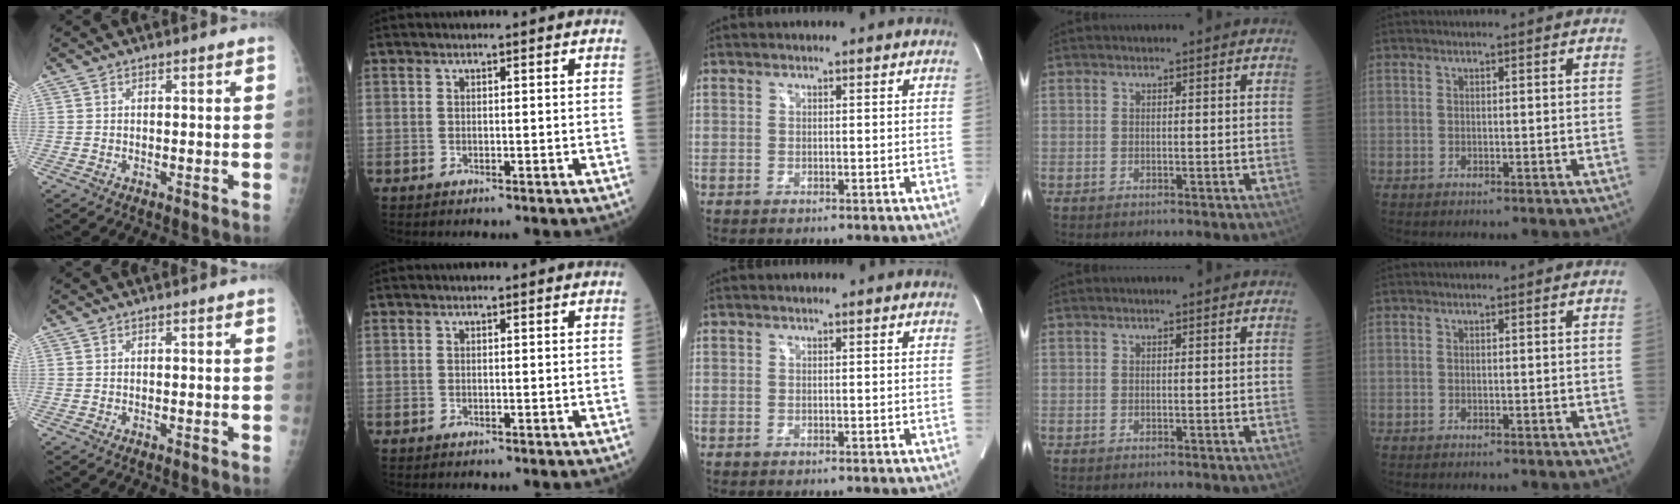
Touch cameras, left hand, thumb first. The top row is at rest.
{}